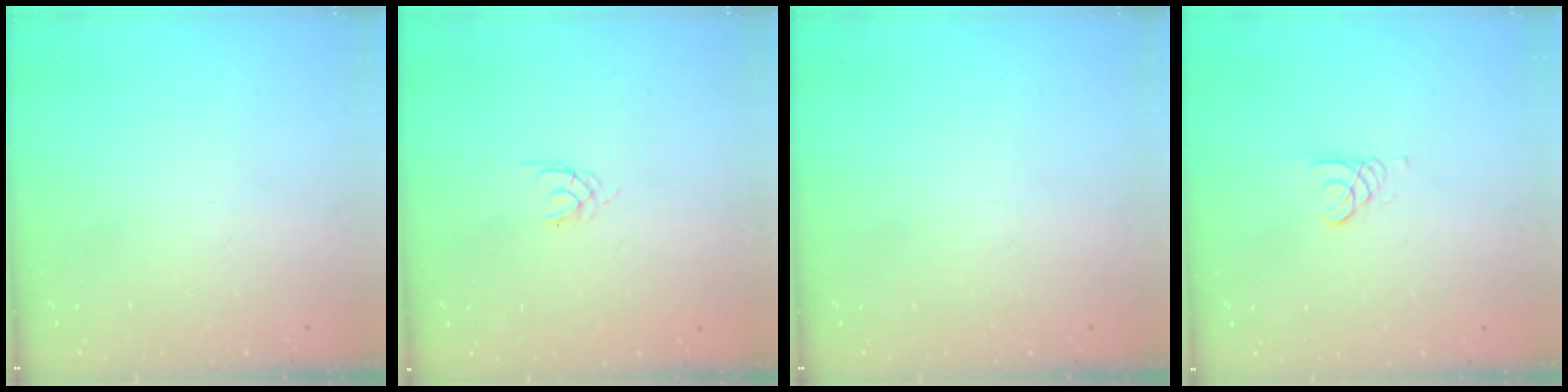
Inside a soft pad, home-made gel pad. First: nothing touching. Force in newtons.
{"total": 1.3, "press": 1.2, "slide": 0.3}
{"total": 0.0}
{"total": 1.5, "press": 1.5, "slide": 0.1}